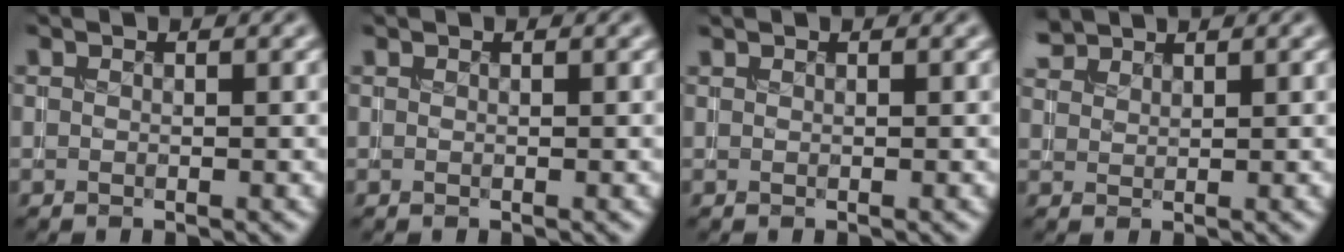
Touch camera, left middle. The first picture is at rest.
{"total": 0.0}
{"total": 0.0}
{"total": 2.0, "force": [1.9, 0.5, 0.3], "torque": [-0.008, 0.008, 0.044]}